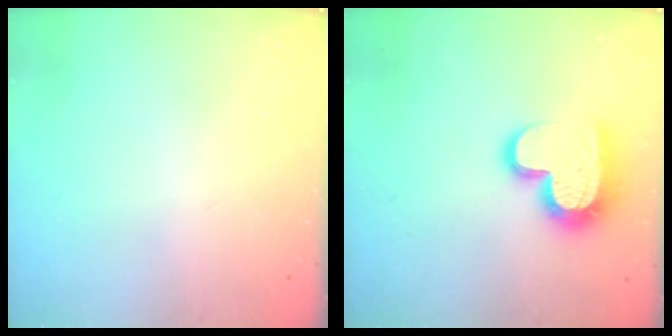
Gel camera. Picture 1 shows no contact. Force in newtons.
{"total": 17.2, "press": 17.2, "slide": 1.2}